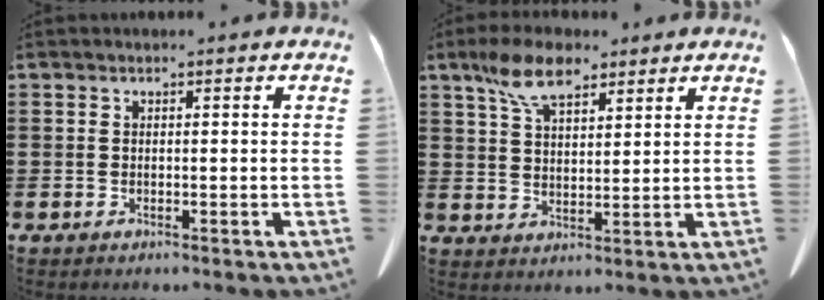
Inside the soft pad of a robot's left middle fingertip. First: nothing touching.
{"total": 8.1, "force": [5.6, 3.3, 4.8], "torque": [-0.111, 0.000, 0.105]}